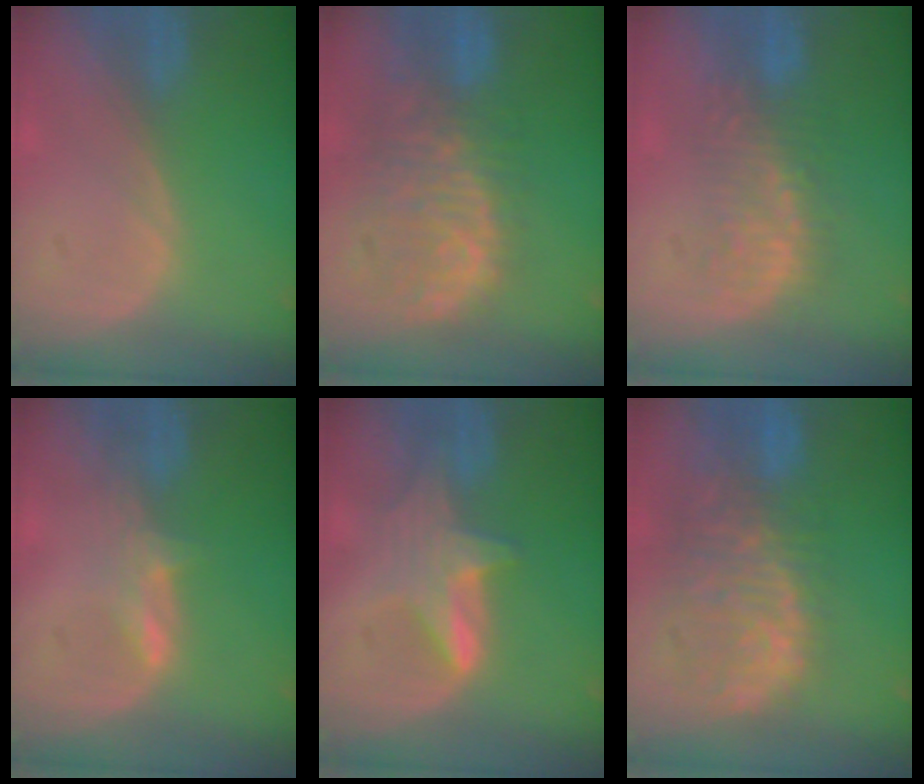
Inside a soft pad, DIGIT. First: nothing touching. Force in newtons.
{"total": 11.2, "press": 9.6, "slide": 5.8}
{"total": 6.4, "press": 6.2, "slide": 1.3}
{"total": 2.3, "press": 2.3, "slide": 0.4}
{"total": 5.6, "press": 5.6, "slide": 0.4}
{"total": 11.7, "press": 9.8, "slide": 6.4}